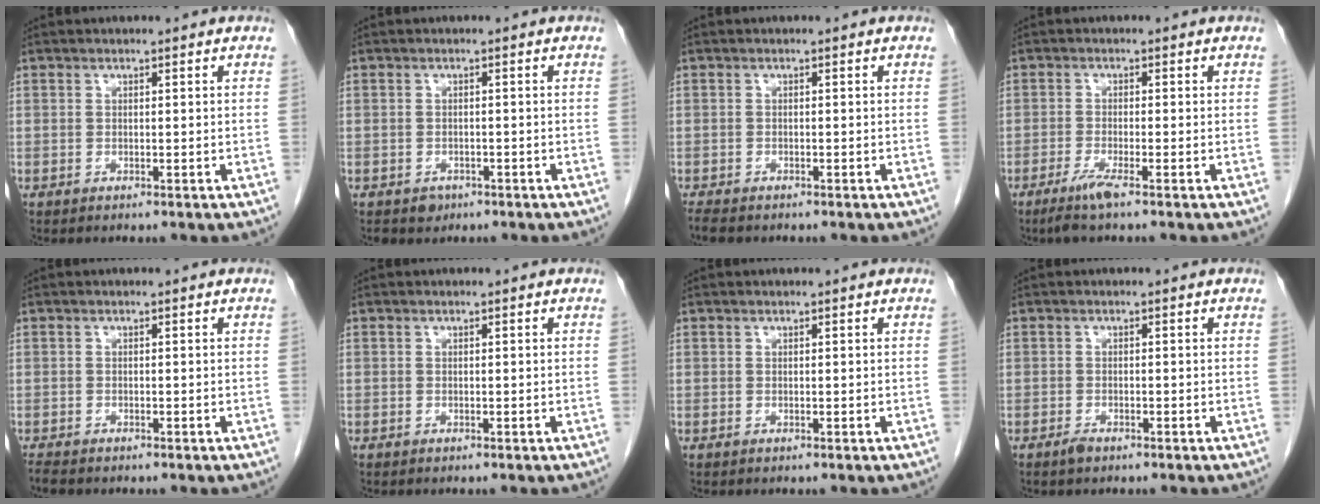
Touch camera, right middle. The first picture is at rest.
{"total": 1.9, "force": [-1.1, 1.5, 0.4], "torque": [-0.009, 0.003, -0.012]}
{"total": 2.7, "force": [-2.2, 0.8, 1.2], "torque": [-0.026, -0.008, -0.033]}
{"total": 3.1, "force": [-2.1, -0.3, 2.3], "torque": [-0.052, -0.009, -0.046]}
{"total": 2.0, "force": [-1.7, 0.5, 0.8], "torque": [-0.021, -0.006, -0.026]}
{"total": 0.0}
{"total": 0.0}
{"total": 1.2, "force": [-1.0, 0.5, 0.6], "torque": [-0.016, -0.001, -0.015]}